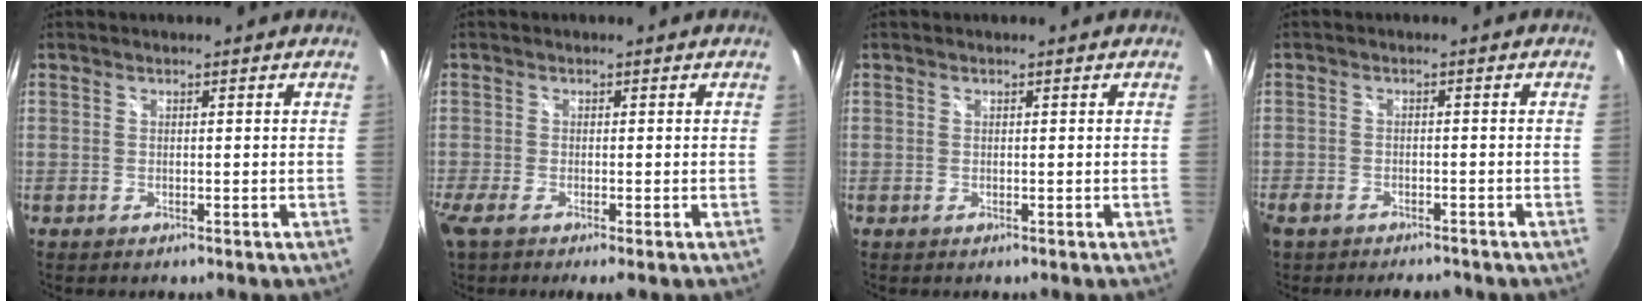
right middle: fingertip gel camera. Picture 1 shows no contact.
{"total": 3.3, "force": [-2.1, 0.0, 2.6], "torque": [-0.054, -0.016, -0.039]}
{"total": 0.0}
{"total": 6.6, "force": [-5.3, 3.0, 2.6], "torque": [-0.074, -0.014, -0.086]}